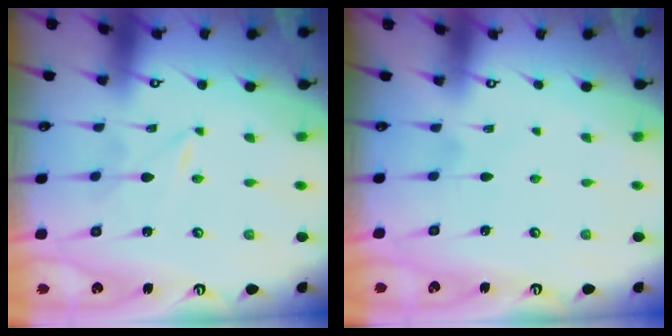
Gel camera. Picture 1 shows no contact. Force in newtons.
{"total": 2.6, "press": 2.6, "slide": 0.4}